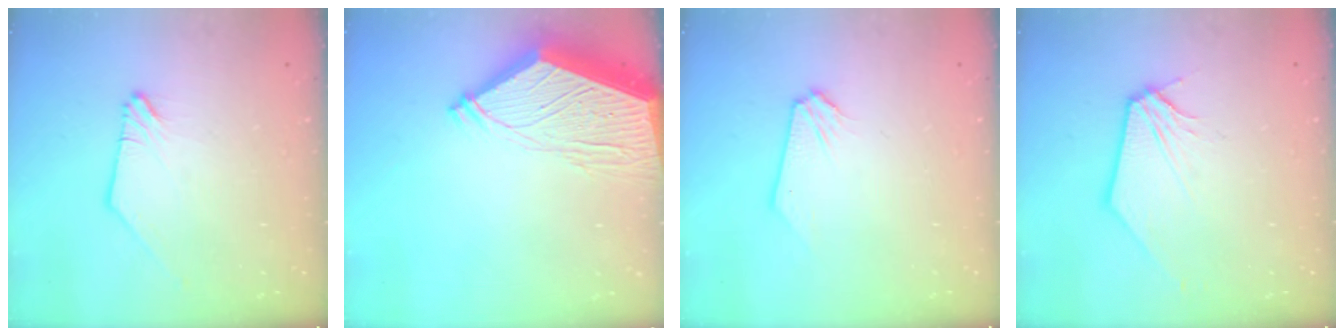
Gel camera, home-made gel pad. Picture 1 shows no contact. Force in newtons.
{"total": 13.7, "press": 13.6, "slide": 1.7}
{"total": 0.0}
{"total": 1.2, "press": 1.2, "slide": 0.3}